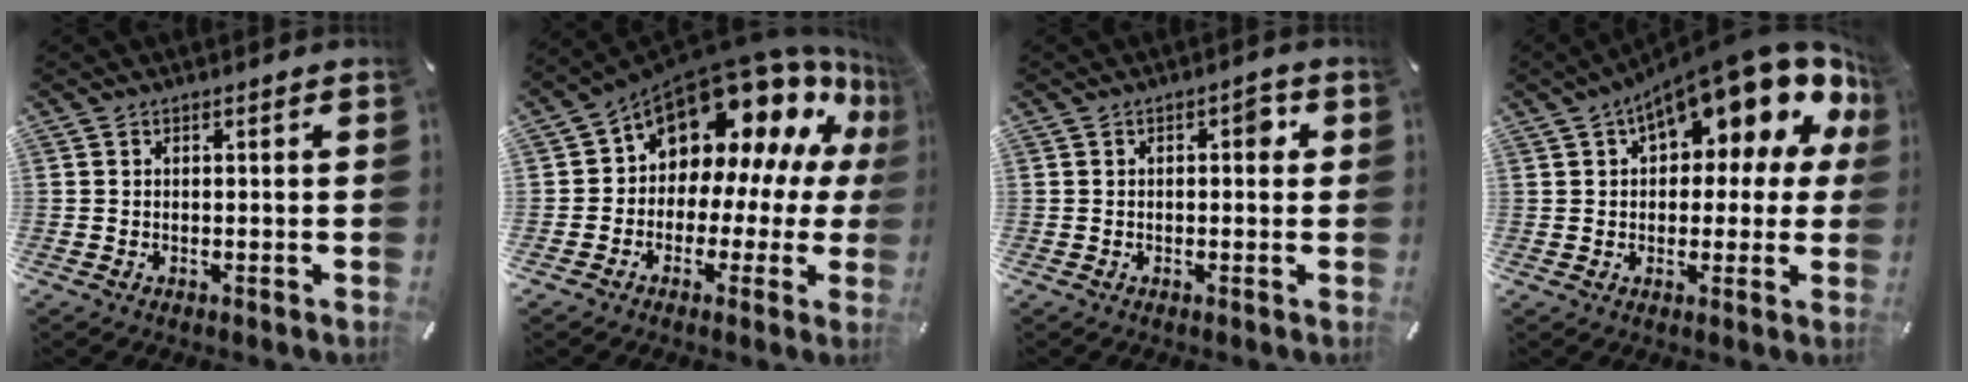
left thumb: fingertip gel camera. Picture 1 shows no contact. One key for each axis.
{"total": 16.3, "fx": 10.5, "fy": 9.7, "fz": 7.8, "tx": -0.118, "ty": -0.105, "tz": 0.187}
{"total": 3.3, "fx": 0.5, "fy": 1.6, "fz": 2.8, "tx": -0.033, "ty": 0.004, "tz": -0.001}
{"total": 17.0, "fx": 9.7, "fy": 6.8, "fz": 12.2, "tx": -0.170, "ty": -0.065, "tz": 0.156}